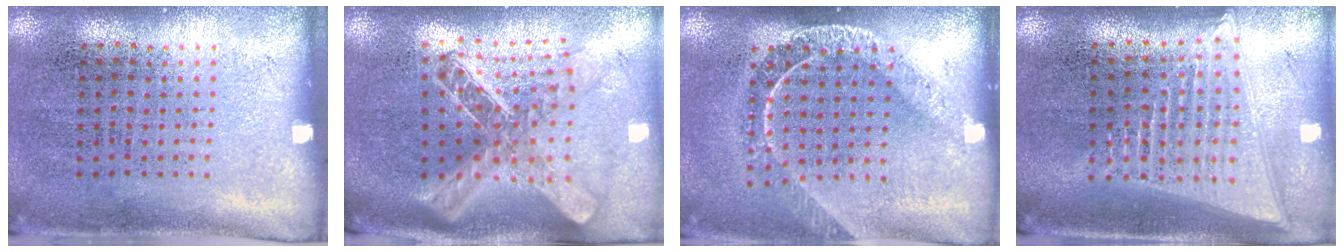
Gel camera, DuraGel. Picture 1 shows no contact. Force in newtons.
{"total": 2.6, "press": 2.0, "slide": 1.6}
{"total": 1.8, "press": 1.4, "slide": 1.0}
{"total": 2.1, "press": 1.8, "slide": 1.0}